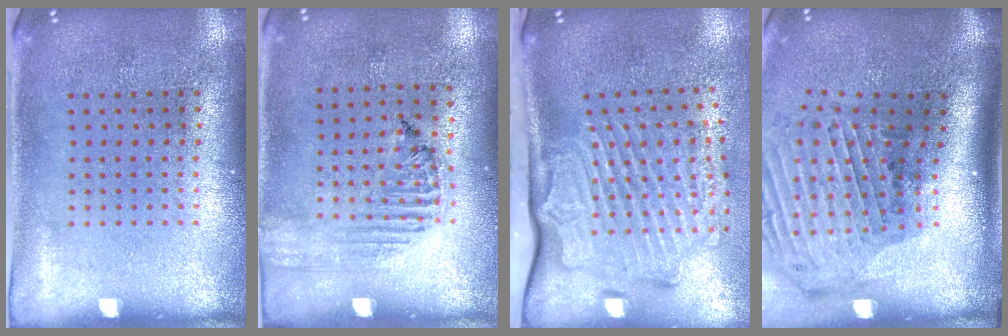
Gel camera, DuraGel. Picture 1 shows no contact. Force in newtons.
{"total": 1.3, "press": 1.3, "slide": 0.2}
{"total": 3.2, "press": 2.2, "slide": 2.3}
{"total": 3.0, "press": 2.1, "slide": 2.0}